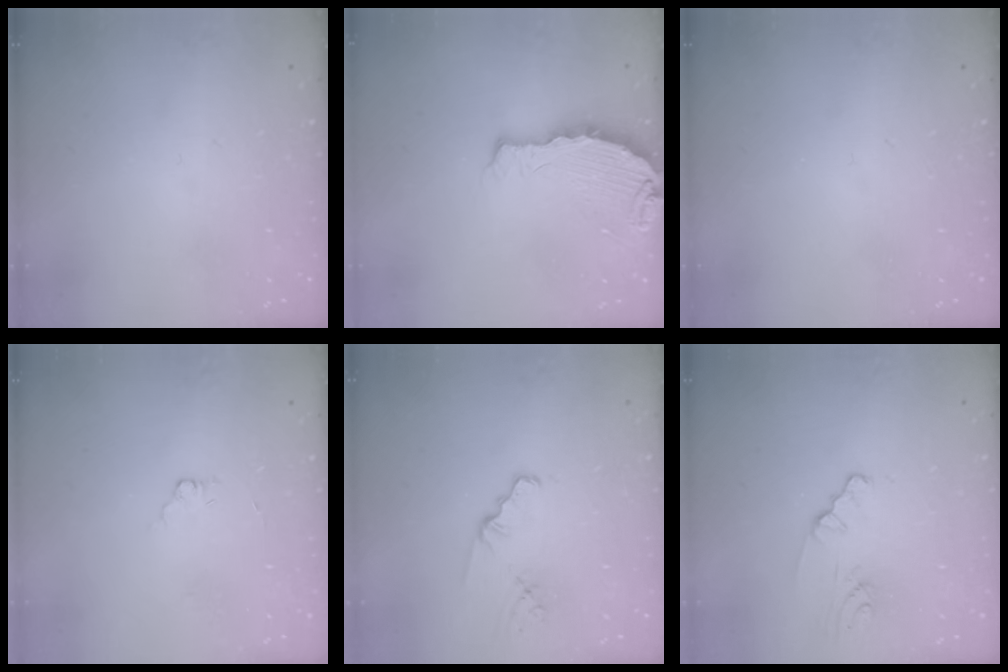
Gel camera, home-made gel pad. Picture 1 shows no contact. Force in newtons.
{"total": 5.8, "press": 5.8, "slide": 0.1}
{"total": 0.0}
{"total": 3.4, "press": 3.4, "slide": 0.4}
{"total": 1.6, "press": 1.6, "slide": 0.1}
{"total": 3.3, "press": 3.3, "slide": 0.5}